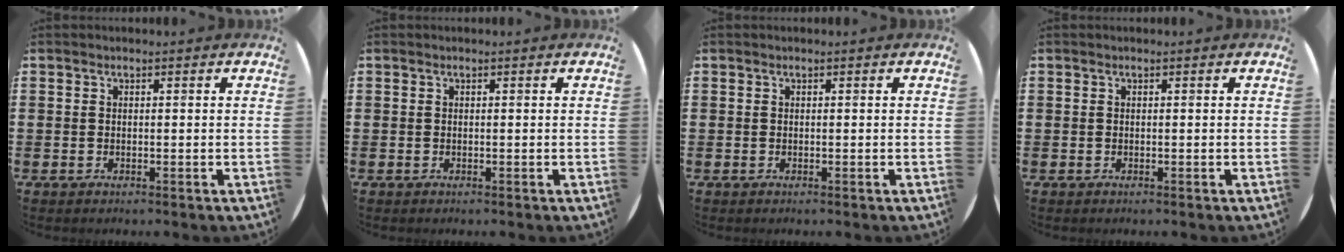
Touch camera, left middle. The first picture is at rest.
{"total": 0.0}
{"total": 0.0}
{"total": 0.0}